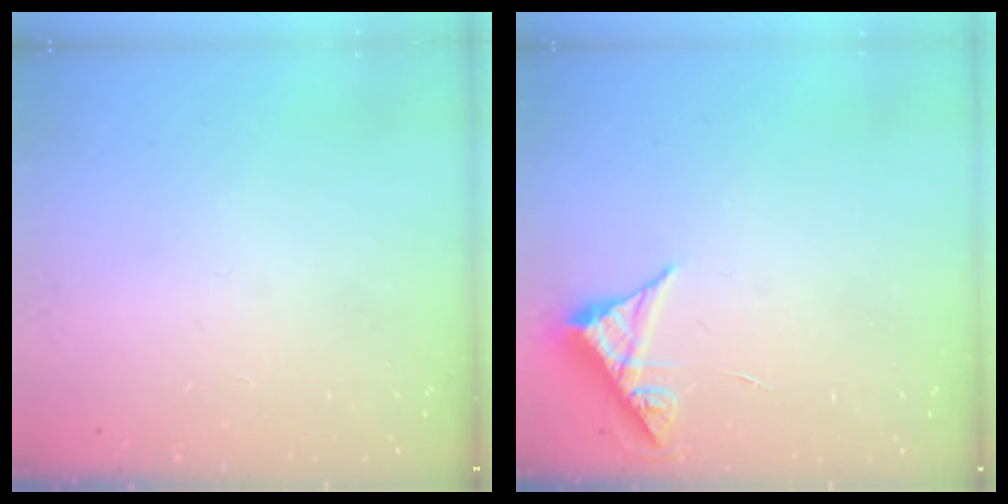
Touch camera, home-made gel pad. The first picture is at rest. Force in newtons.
{"total": 5.3, "press": 5.2, "slide": 0.6}